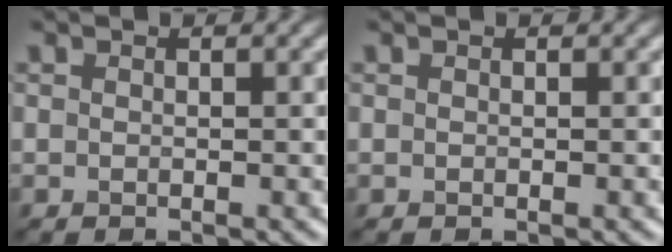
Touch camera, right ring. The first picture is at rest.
{"total": 0.0}